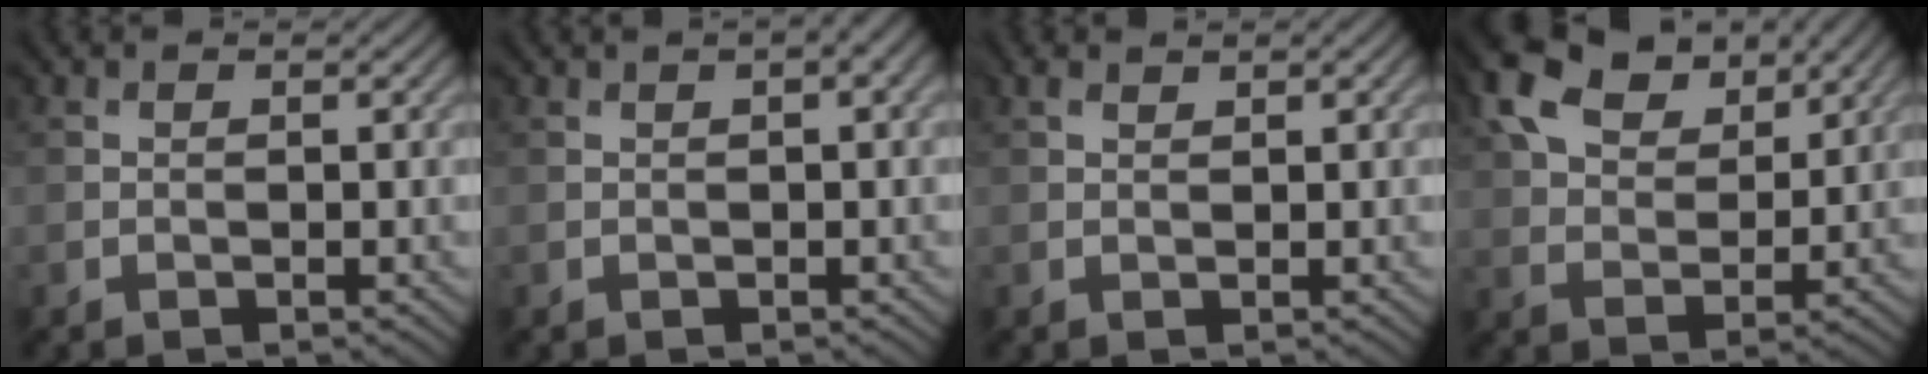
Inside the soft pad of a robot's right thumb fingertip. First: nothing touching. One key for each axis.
{"total": 2.5, "fx": 0.6, "fy": 0.5, "fz": 2.4, "tx": -0.035, "ty": 0.005, "tz": 0.011}
{"total": 1.2, "fx": 1.0, "fy": 0.2, "fz": 0.5, "tx": -0.013, "ty": 0.002, "tz": 0.021}
{"total": 10.4, "fx": 6.5, "fy": 5.6, "fz": 5.8, "tx": -0.141, "ty": 0.020, "tz": 0.123}